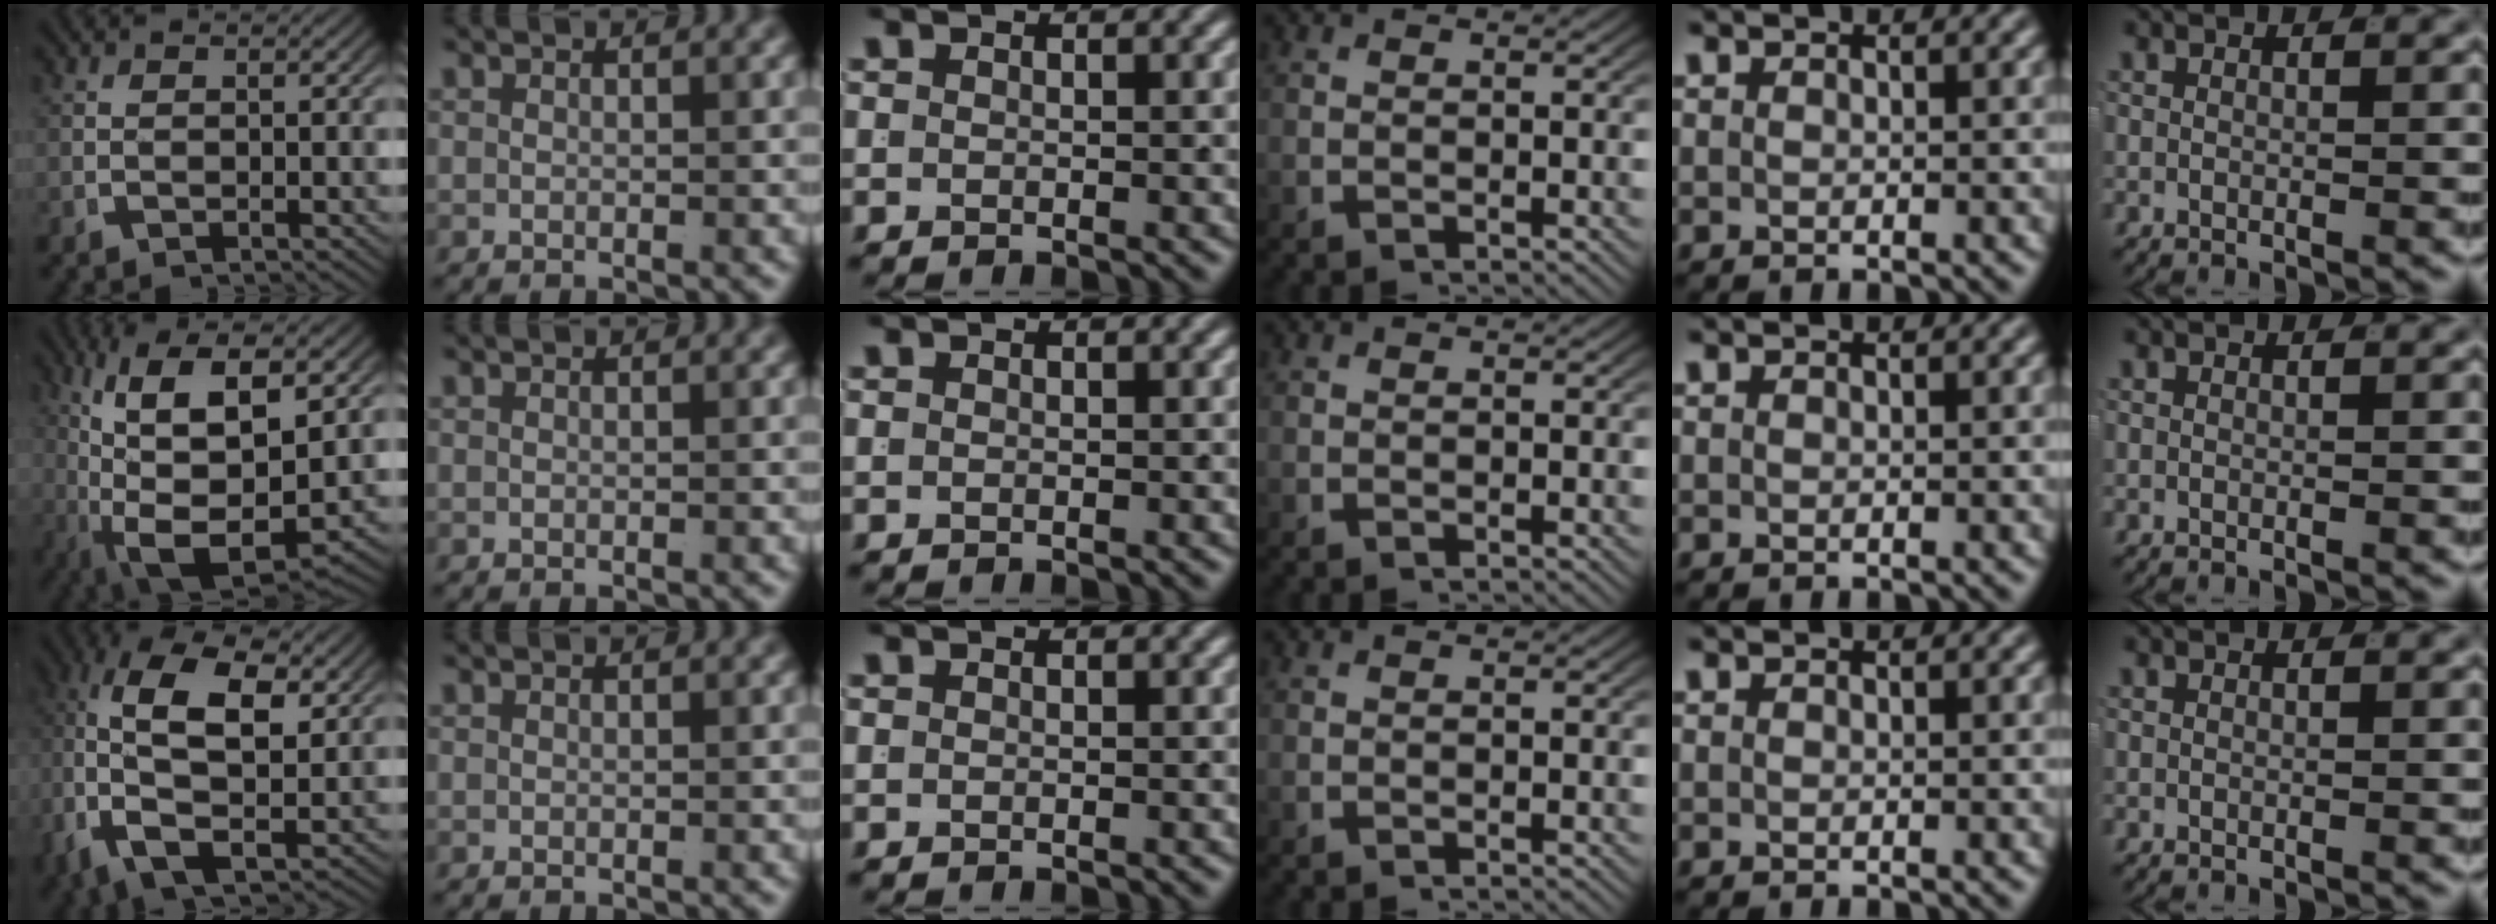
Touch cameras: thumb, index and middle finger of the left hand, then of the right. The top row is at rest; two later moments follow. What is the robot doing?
{"motion": "lift_and_place", "object": "coat"}